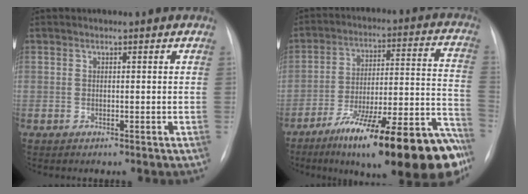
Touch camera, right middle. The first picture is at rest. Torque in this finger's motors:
{"motor_torque": [1.39, -0.75, 1.05, 0.21]}